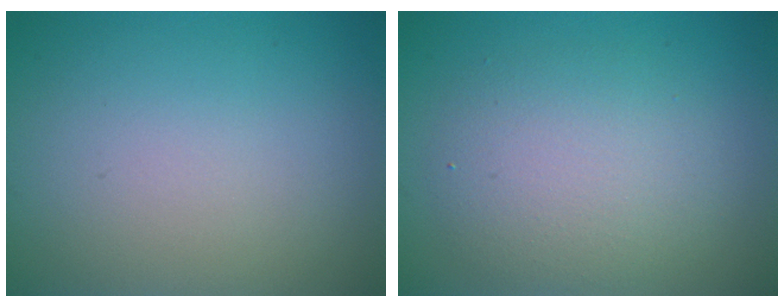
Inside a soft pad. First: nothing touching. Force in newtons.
{"total": 4.4, "press": 4.4, "slide": 0.3}